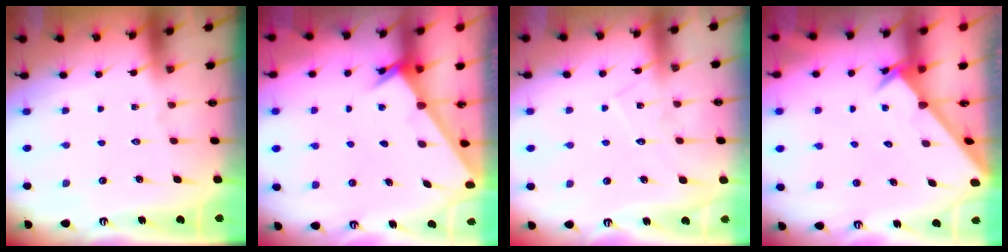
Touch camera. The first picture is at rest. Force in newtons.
{"total": 2.4, "press": 2.4, "slide": 0.2}
{"total": 7.7, "press": 7.7, "slide": 0.4}
{"total": 2.7, "press": 2.7, "slide": 0.2}